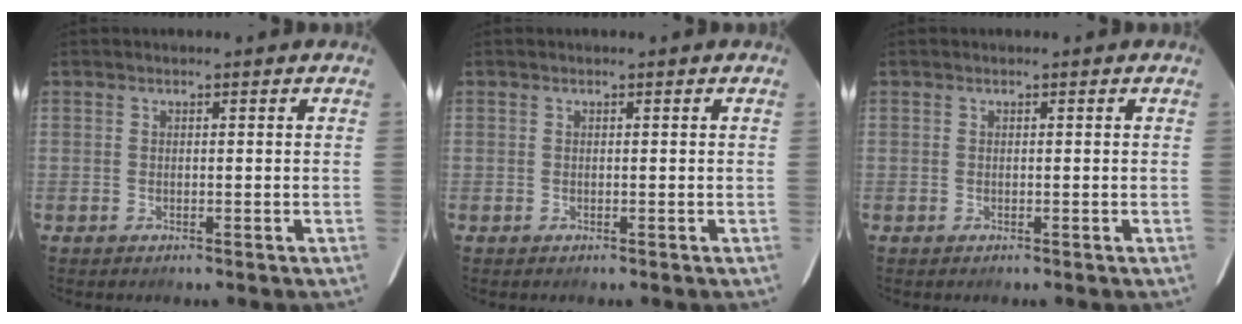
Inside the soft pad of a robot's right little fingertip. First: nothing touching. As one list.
[{"total": 0.0}, {"total": 0.0}]